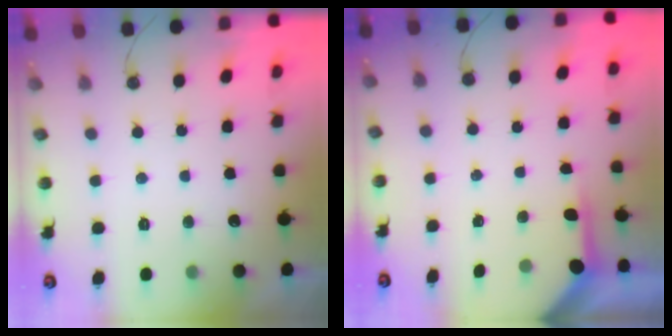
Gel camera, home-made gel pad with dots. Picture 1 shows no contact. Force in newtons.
{"total": 3.9, "press": 3.9, "slide": 0.3}